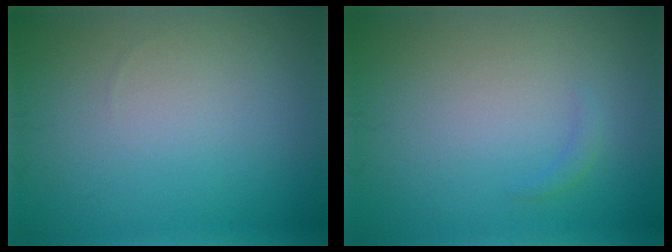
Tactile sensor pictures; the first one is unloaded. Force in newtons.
{"total": 0.7, "press": 0.7, "slide": 0.1}